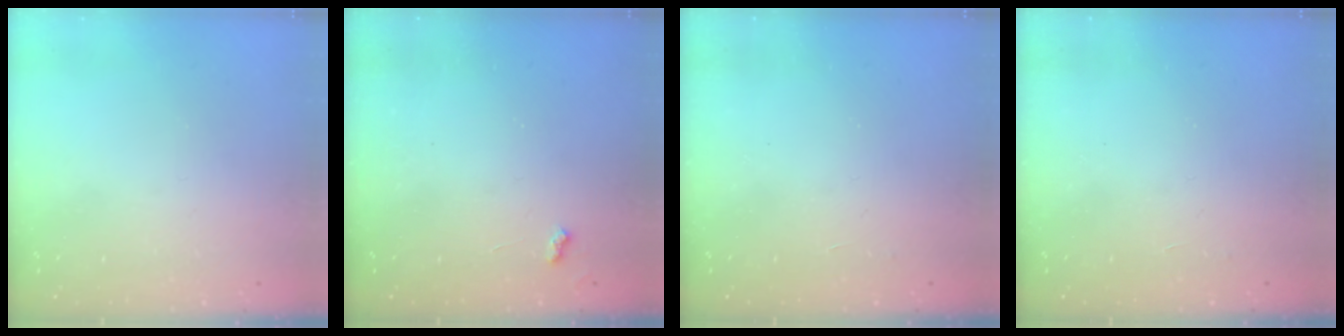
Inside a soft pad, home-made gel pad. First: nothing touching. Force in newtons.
{"total": 3.7, "press": 3.7, "slide": 0.4}
{"total": 2.2, "press": 2.2, "slide": 0.4}
{"total": 2.2, "press": 2.2, "slide": 0.4}